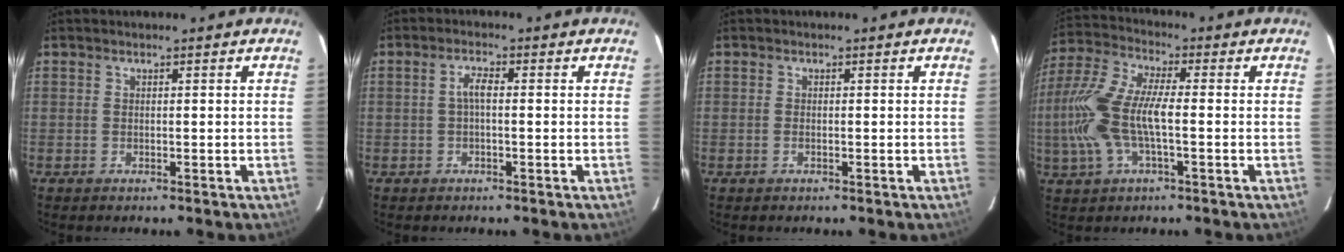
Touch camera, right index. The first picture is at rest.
{"total": 2.3, "force": [-0.2, 0.6, 2.2], "torque": [-0.045, 0.009, -0.004]}
{"total": 0.6, "force": [-0.3, 0.3, 0.4], "torque": [-0.009, 0.000, -0.006]}
{"total": 13.8, "force": [-1.9, 4.8, 12.8], "torque": [-0.275, 0.004, -0.039]}